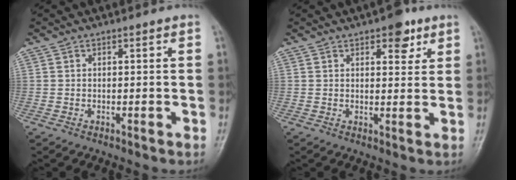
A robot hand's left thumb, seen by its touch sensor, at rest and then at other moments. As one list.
[{"total": 5.1, "force": [2.9, 2.7, 3.2], "torque": [-0.014, -0.010, 0.034]}]